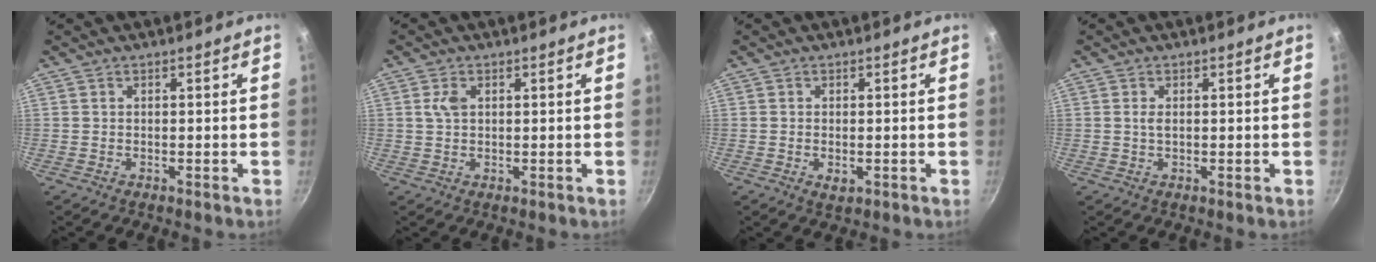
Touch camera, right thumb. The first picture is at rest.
{"total": 2.7, "force": [0.7, 1.6, 2.0], "torque": [-0.040, 0.002, 0.016]}
{"total": 1.9, "force": [-0.4, 1.1, 1.5], "torque": [-0.024, -0.001, -0.005]}
{"total": 1.3, "force": [0.3, 0.5, 1.1], "torque": [-0.023, -0.002, 0.007]}